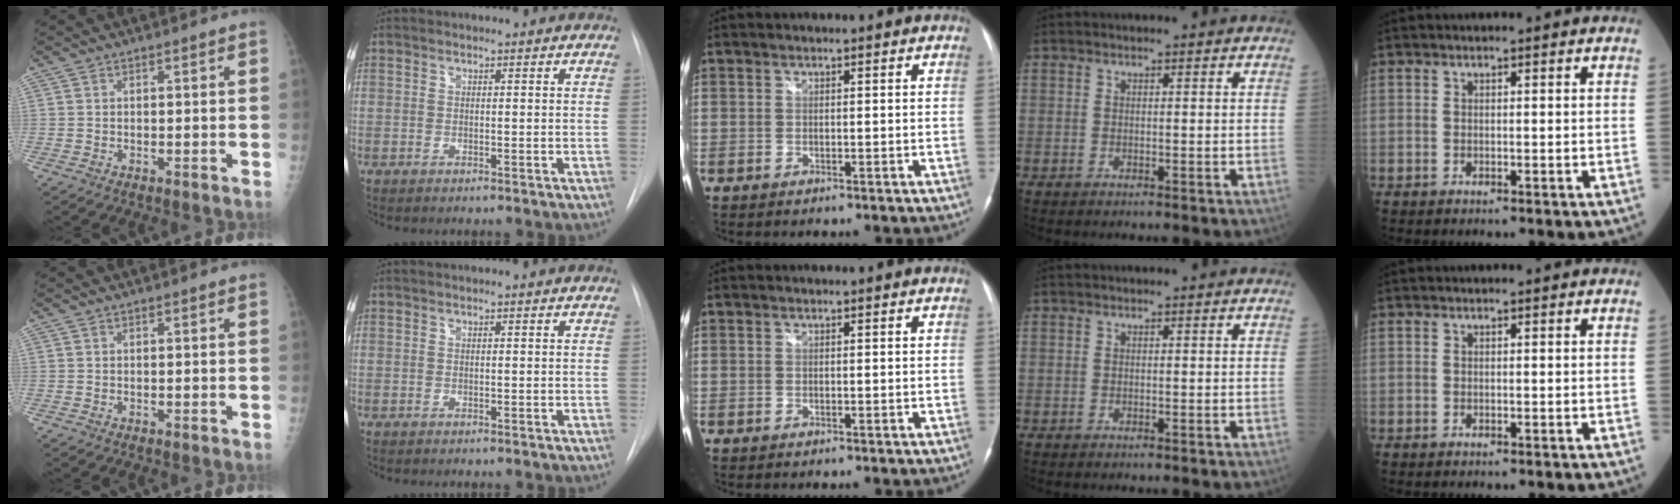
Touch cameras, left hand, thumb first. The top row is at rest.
{}